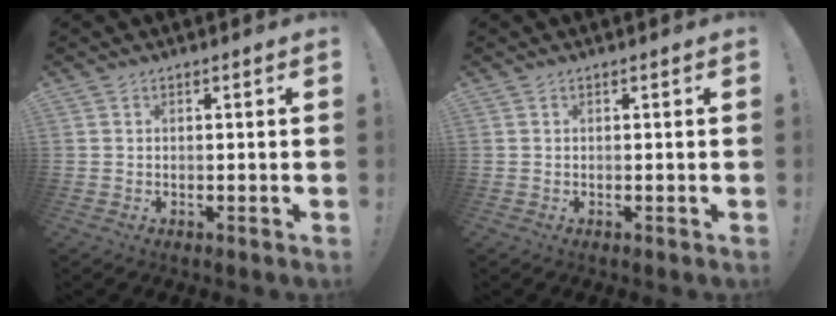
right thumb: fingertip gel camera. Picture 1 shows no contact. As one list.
[{"total": 0.0}]